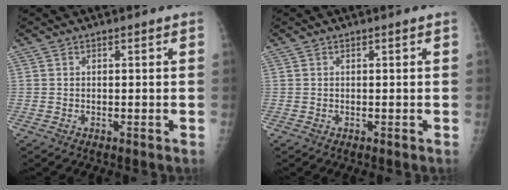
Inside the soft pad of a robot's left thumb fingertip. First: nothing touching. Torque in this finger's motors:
{"motor_torque": [-0.11, 0.10, 0.07, 0.07, 0.00]}